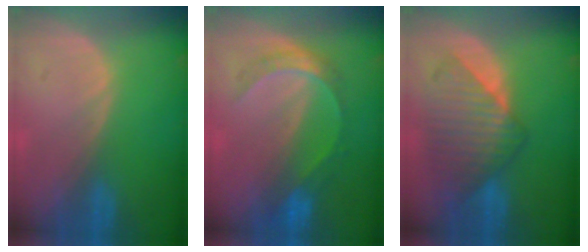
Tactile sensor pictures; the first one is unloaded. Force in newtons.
{"total": 6.3, "press": 5.4, "slide": 3.2}
{"total": 8.4, "press": 8.2, "slide": 2.1}